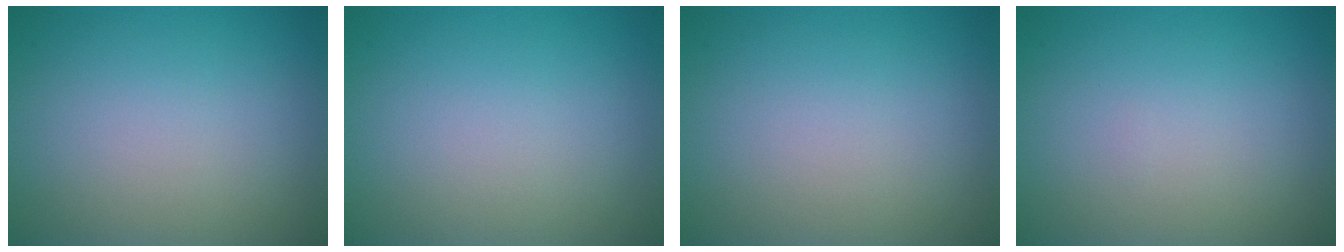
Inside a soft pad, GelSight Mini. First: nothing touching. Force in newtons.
{"total": 0.0}
{"total": 0.0}
{"total": 0.0}